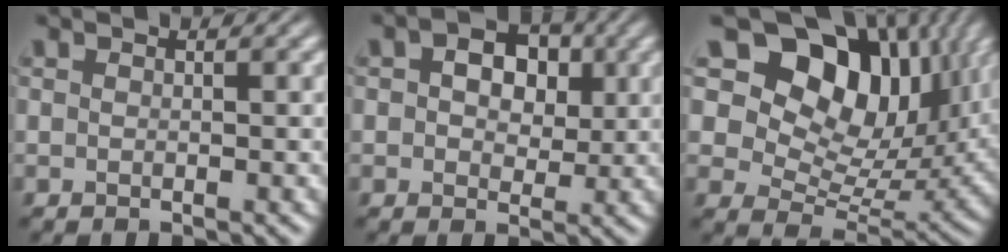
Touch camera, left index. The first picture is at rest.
{"total": 5.3, "force": [1.4, 3.6, 3.7], "torque": [-0.047, 0.007, 0.005]}
{"total": 15.5, "force": [7.8, 9.7, 9.3], "torque": [-0.158, 0.023, 0.127]}